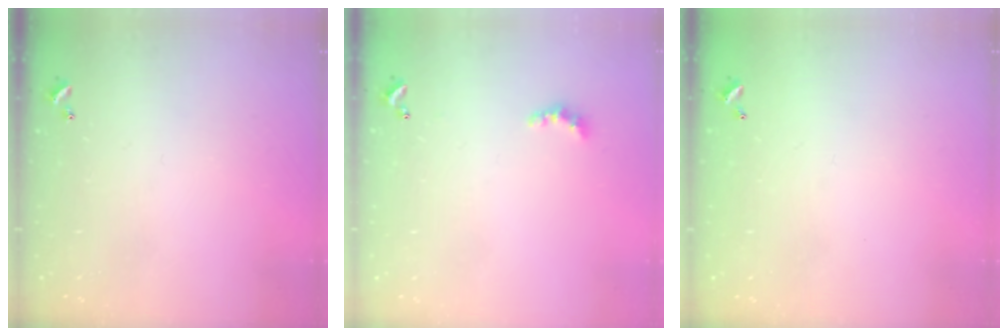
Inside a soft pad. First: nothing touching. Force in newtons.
{"total": 2.5, "press": 2.5, "slide": 0.6}
{"total": 2.9, "press": 2.9, "slide": 0.1}